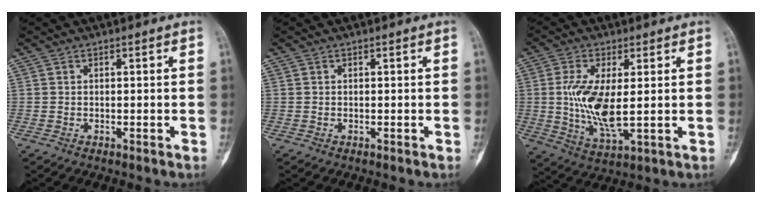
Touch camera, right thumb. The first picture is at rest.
{"total": 0.0}
{"total": 10.8, "force": [0.5, 4.1, 10.0], "torque": [-0.209, -0.019, 0.017]}